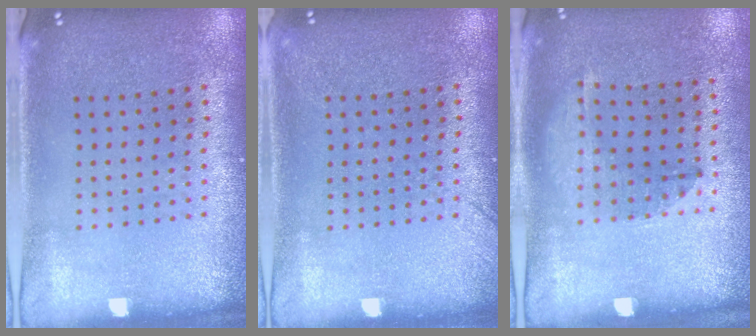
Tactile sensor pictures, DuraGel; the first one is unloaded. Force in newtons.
{"total": 1.2, "press": 1.2, "slide": 0.2}
{"total": 1.3, "press": 0.9, "slide": 0.9}